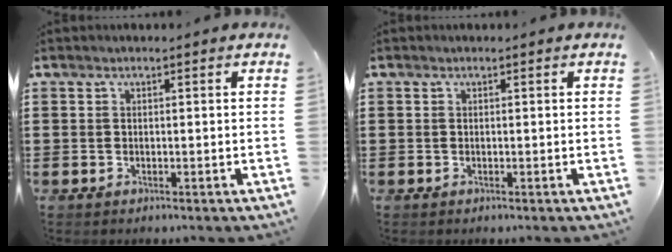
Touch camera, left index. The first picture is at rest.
{"total": 0.0}